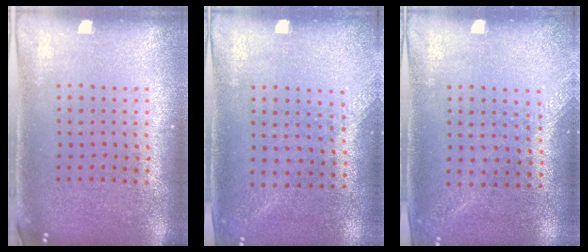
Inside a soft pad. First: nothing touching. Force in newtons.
{"total": 1.3, "press": 1.0, "slide": 0.7}
{"total": 1.3, "press": 1.1, "slide": 0.6}